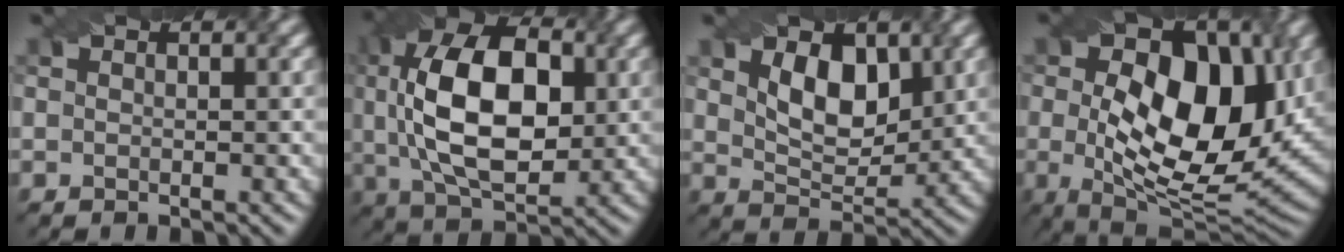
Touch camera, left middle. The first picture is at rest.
{"total": 11.3, "force": [0.1, 6.4, 9.4], "torque": [-0.189, 0.023, 0.016]}
{"total": 3.6, "force": [0.6, 2.2, 2.7], "torque": [-0.064, 0.007, 0.020]}
{"total": 13.1, "force": [0.5, 7.5, 10.8], "torque": [-0.165, 0.003, 0.017]}